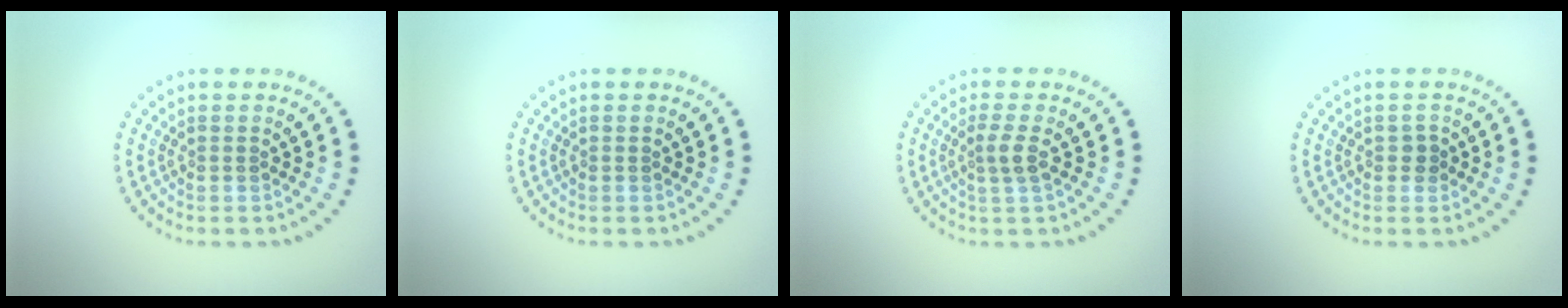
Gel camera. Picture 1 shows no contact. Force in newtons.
{"total": 0.0}
{"total": 1.7, "press": 1.4, "slide": 1.0}
{"total": 1.0, "press": 0.9, "slide": 0.3}